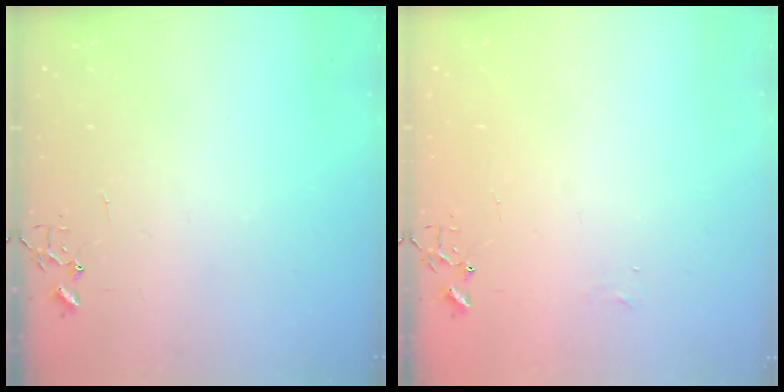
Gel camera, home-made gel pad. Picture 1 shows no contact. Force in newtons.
{"total": 3.8, "press": 3.8, "slide": 0.6}